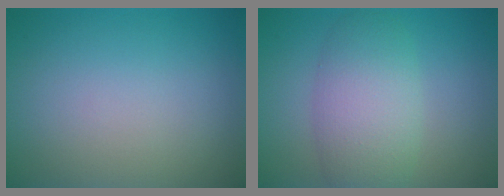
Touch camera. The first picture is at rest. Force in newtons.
{"total": 5.1, "press": 5.0, "slide": 0.3}